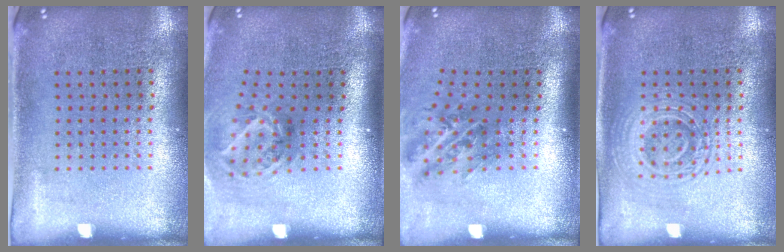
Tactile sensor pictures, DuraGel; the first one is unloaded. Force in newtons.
{"total": 1.9, "press": 1.2, "slide": 1.5}
{"total": 1.3, "press": 1.1, "slide": 0.7}
{"total": 1.8, "press": 1.7, "slide": 0.4}